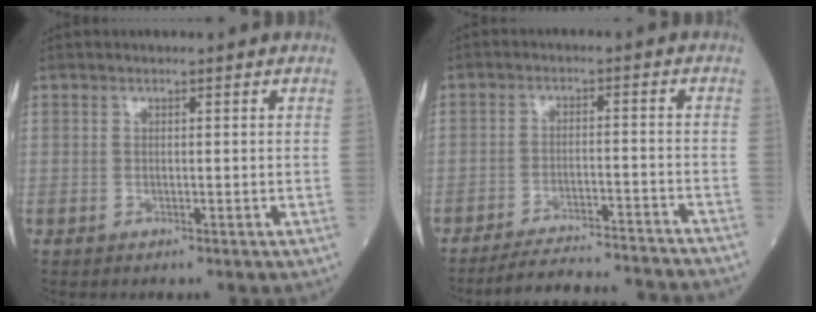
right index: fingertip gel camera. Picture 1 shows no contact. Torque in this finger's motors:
{"motor_torque": [-0.23, -0.75, 0.18, 0.03]}